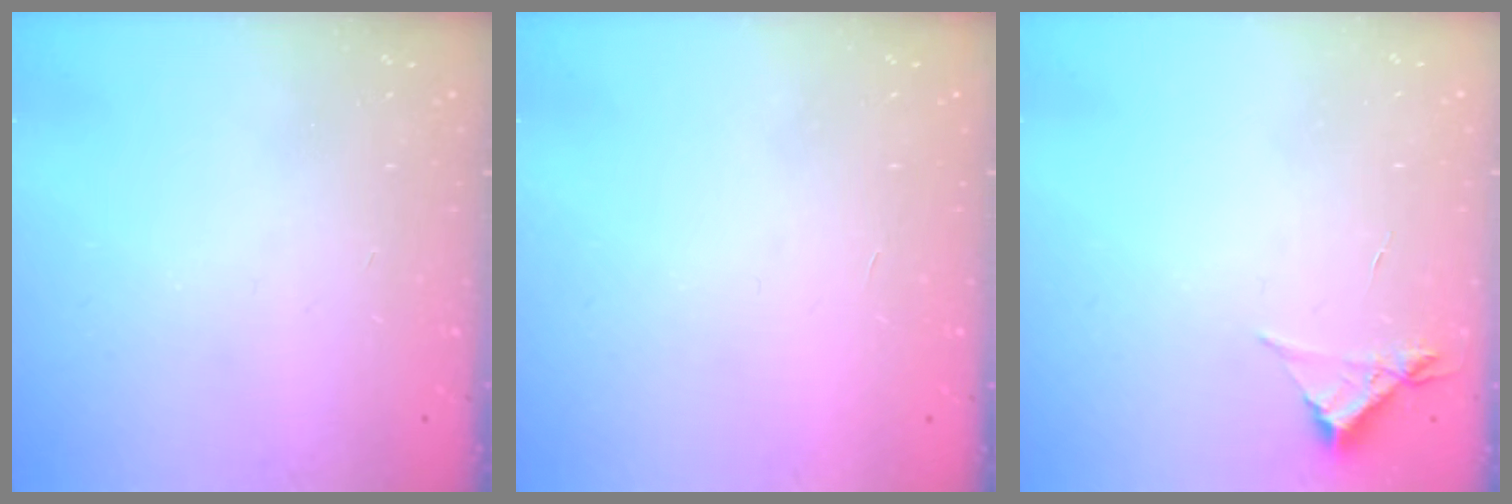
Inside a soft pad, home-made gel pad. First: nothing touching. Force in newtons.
{"total": 1.7, "press": 1.7, "slide": 0.1}
{"total": 3.0, "press": 3.0, "slide": 0.3}